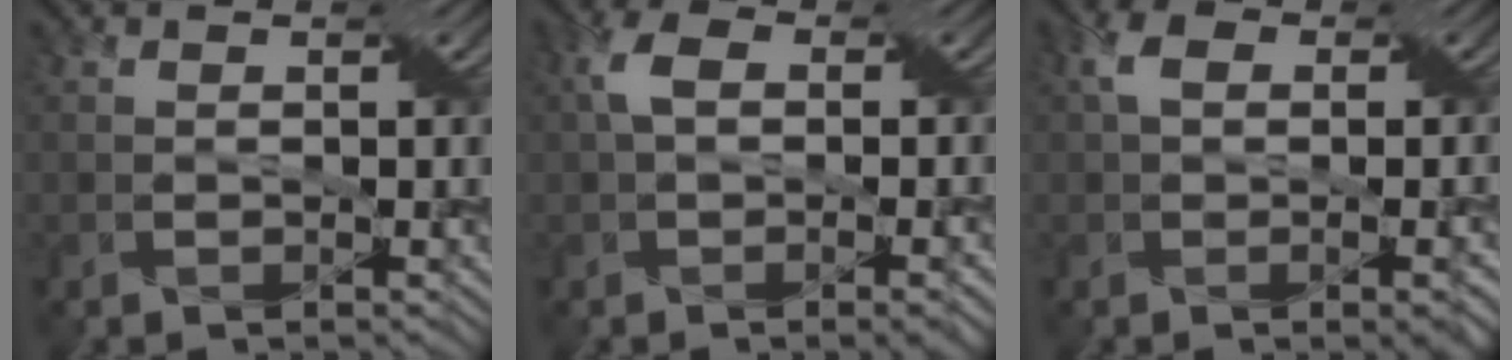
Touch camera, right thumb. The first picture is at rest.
{"total": 5.0, "force": [-0.1, 2.4, 4.4], "torque": [-0.091, 0.008, -0.002]}
{"total": 4.6, "force": [0.0, 2.7, 3.8], "torque": [-0.066, 0.003, -0.001]}